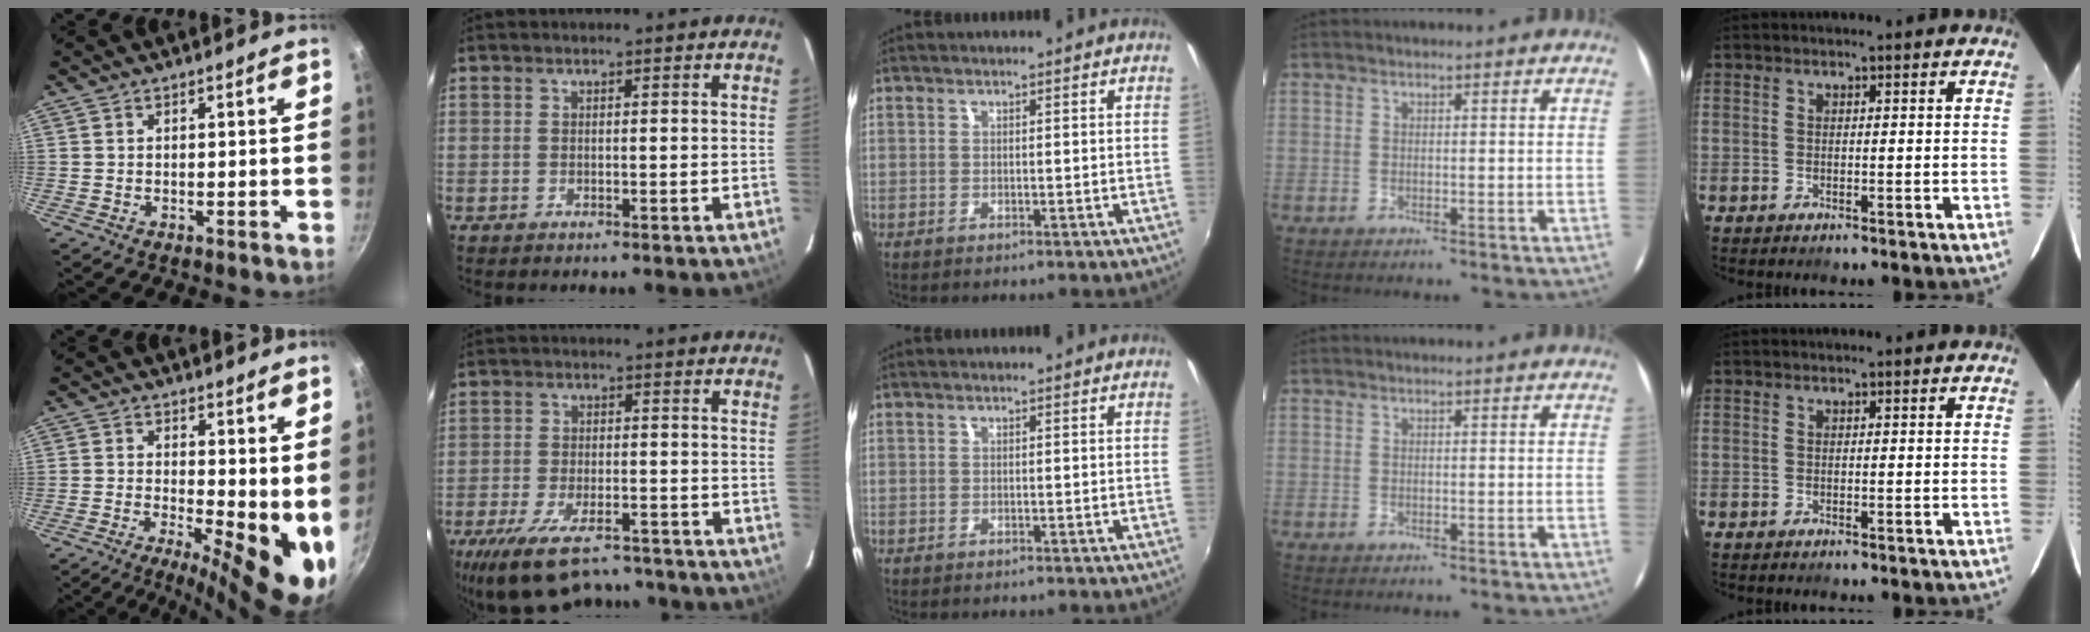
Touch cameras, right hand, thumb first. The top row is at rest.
{"thumb": {"total": 11.8, "force": [-0.3, 4.0, 11.0], "torque": [-0.136, -0.015, -0.001]}, "index": {"total": 17.0, "force": [-12.7, 7.0, 8.9], "torque": [-0.189, -0.027, -0.198]}}